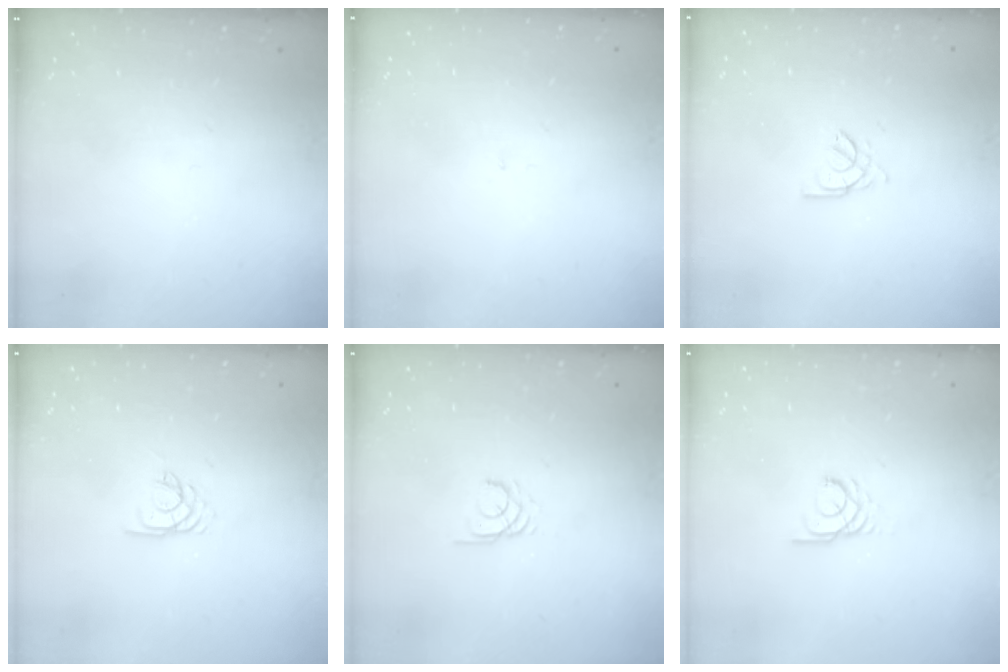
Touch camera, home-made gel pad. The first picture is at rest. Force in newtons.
{"total": 0.8, "press": 0.8, "slide": 0.1}
{"total": 2.0, "press": 2.0, "slide": 0.4}
{"total": 1.9, "press": 1.9, "slide": 0.2}
{"total": 2.4, "press": 2.4, "slide": 0.1}
{"total": 2.9, "press": 2.9, "slide": 0.3}